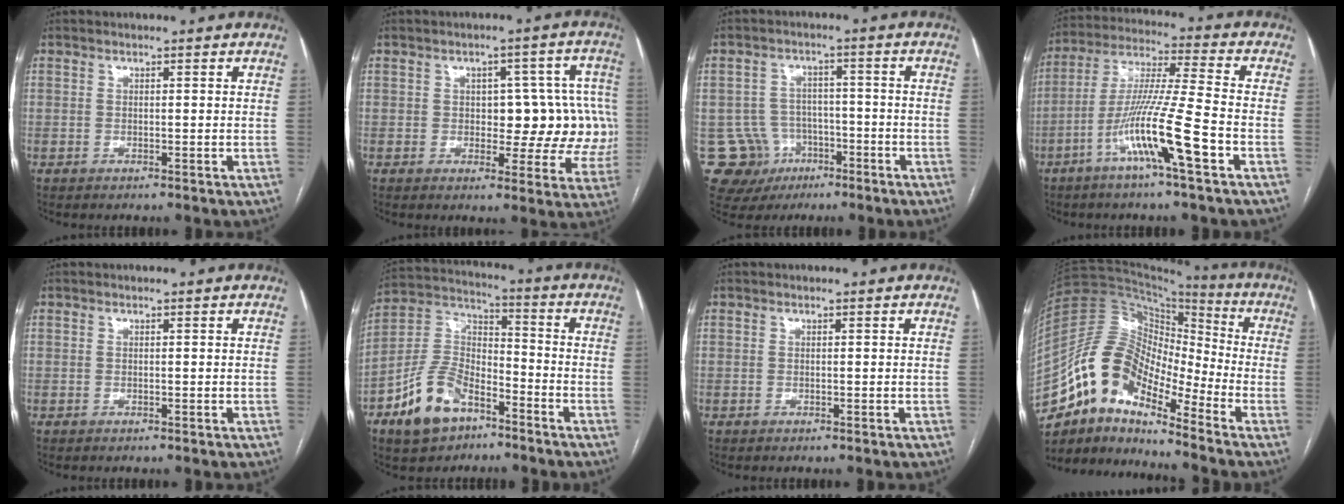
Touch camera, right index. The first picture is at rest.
{"total": 11.5, "force": [-0.3, 6.1, 9.7], "torque": [-0.086, 0.036, 0.001]}
{"total": 10.5, "force": [-4.3, 9.5, 1.5], "torque": [-0.040, 0.025, -0.051]}
{"total": 13.0, "force": [-5.5, -0.9, 11.8], "torque": [-0.232, -0.003, -0.106]}
{"total": 0.0}
{"total": 12.4, "force": [-7.4, 6.6, 7.4], "torque": [-0.157, 0.016, -0.136]}
{"total": 0.0}
{"total": 14.7, "force": [-9.8, 5.9, 9.2], "torque": [-0.169, 0.056, -0.178]}